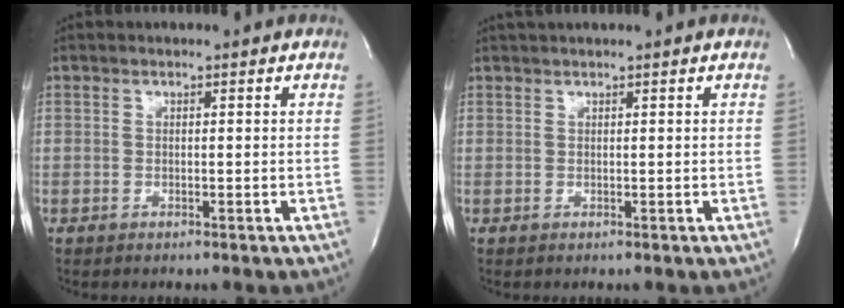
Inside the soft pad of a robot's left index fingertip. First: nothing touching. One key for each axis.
{"total": 0.8, "fx": 0.5, "fy": -0.3, "fz": 0.5, "tx": -0.010, "ty": 0.010, "tz": 0.017}